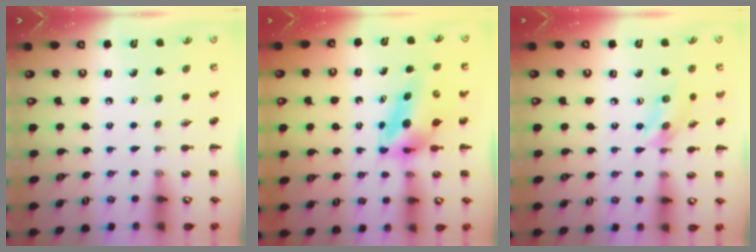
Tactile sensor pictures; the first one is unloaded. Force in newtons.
{"total": 4.6, "press": 4.5, "slide": 1.1}
{"total": 6.2, "press": 6.2, "slide": 0.7}